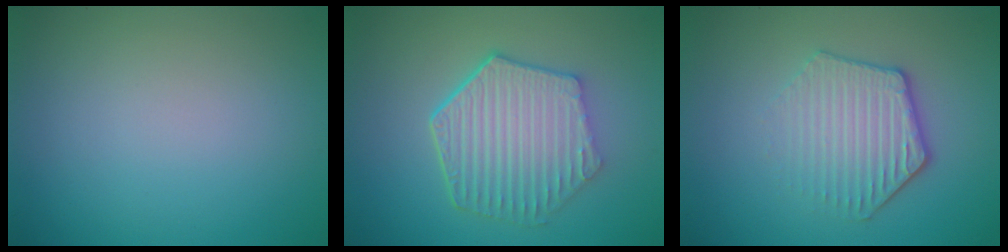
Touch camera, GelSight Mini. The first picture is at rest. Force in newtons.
{"total": 6.5, "press": 4.9, "slide": 4.3}
{"total": 4.1, "press": 3.4, "slide": 2.3}